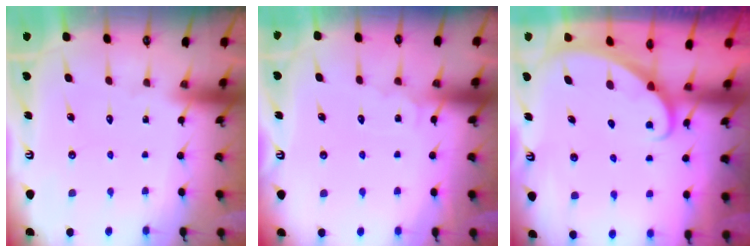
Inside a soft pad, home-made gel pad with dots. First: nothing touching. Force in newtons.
{"total": 5.2, "press": 5.2, "slide": 0.4}
{"total": 1.6, "press": 1.6, "slide": 0.0}